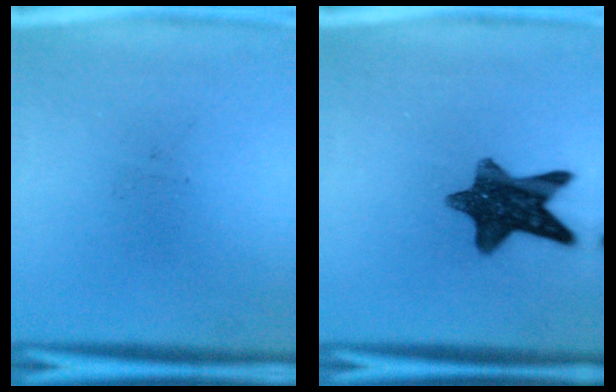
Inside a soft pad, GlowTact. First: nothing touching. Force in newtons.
{"total": 11.4}